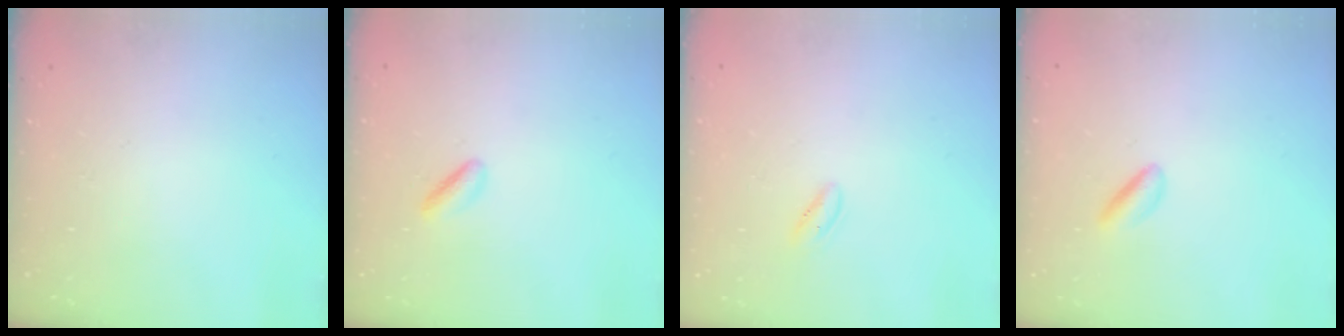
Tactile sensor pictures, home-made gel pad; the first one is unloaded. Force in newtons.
{"total": 3.0, "press": 2.9, "slide": 0.8}
{"total": 1.8, "press": 1.5, "slide": 0.9}
{"total": 2.0, "press": 1.7, "slide": 1.0}